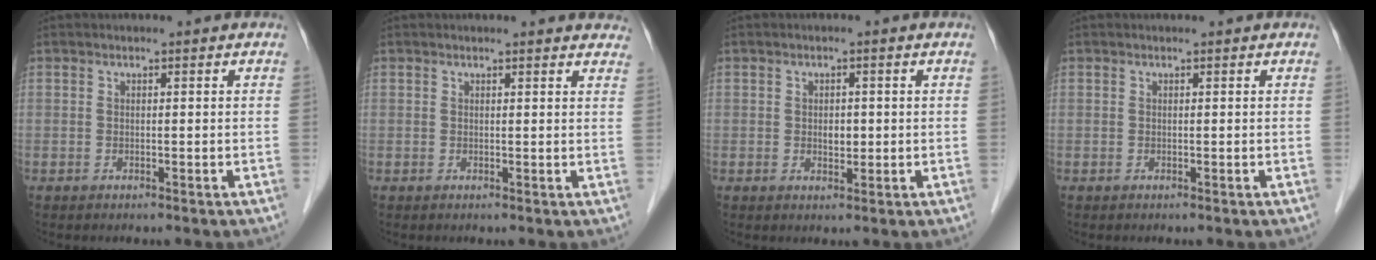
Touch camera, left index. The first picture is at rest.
{"total": 6.7, "force": [6.4, 1.3, 1.6], "torque": [-0.001, -0.001, 0.045]}
{"total": 2.0, "force": [0.0, 1.3, 1.5], "torque": [-0.026, -0.001, 0.002]}
{"total": 0.0}